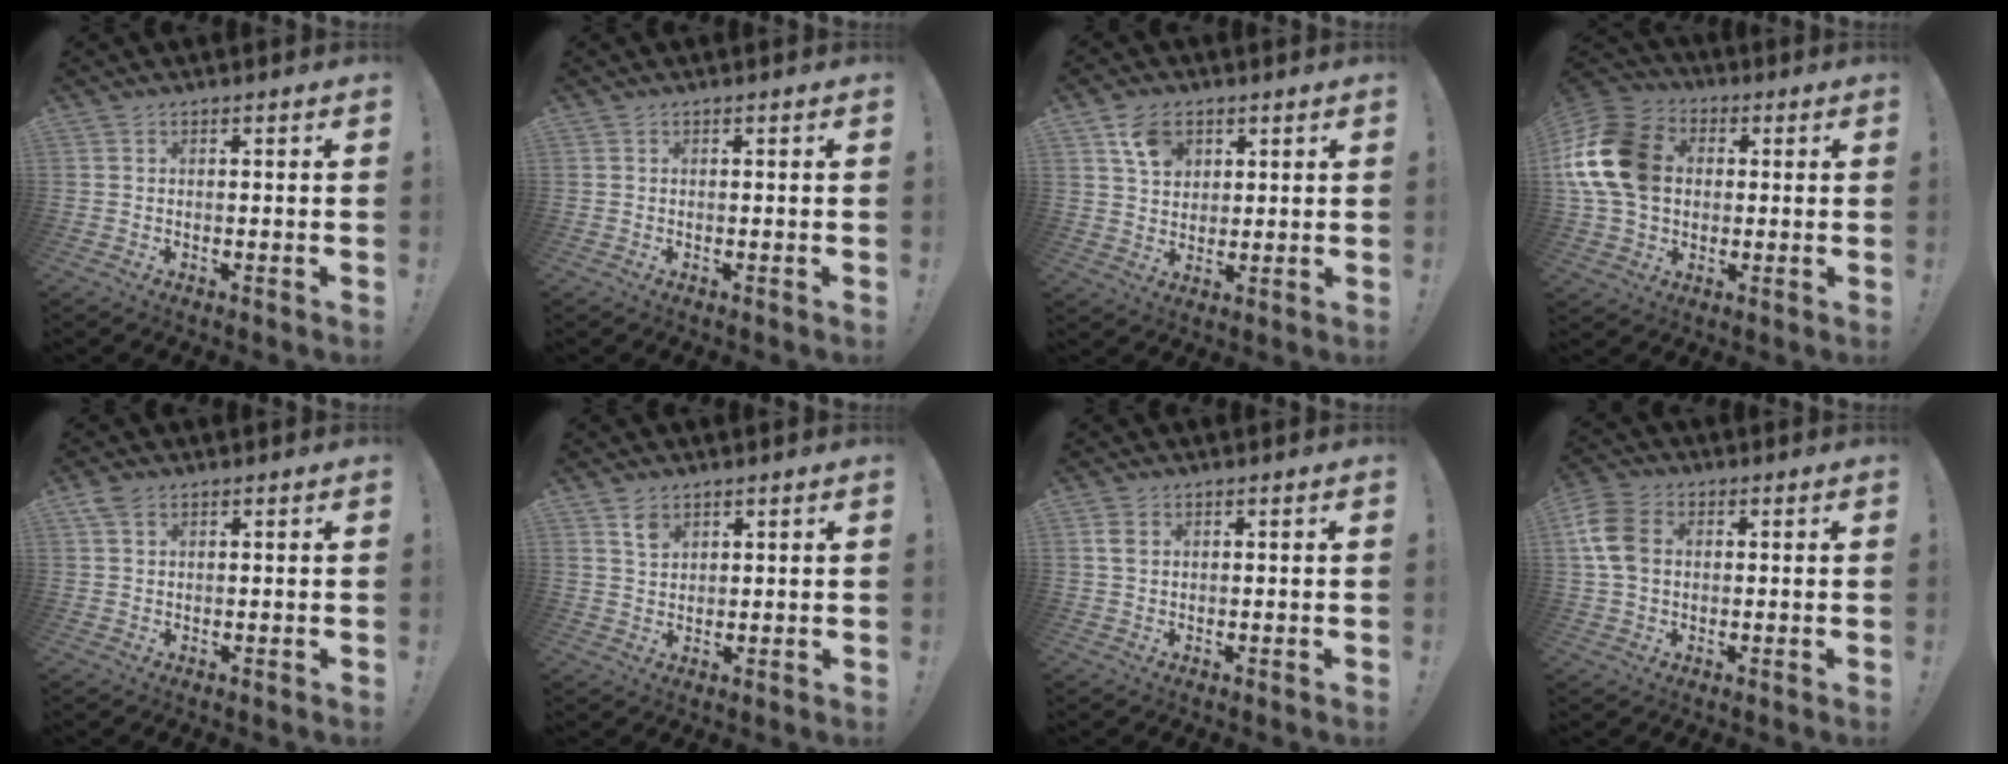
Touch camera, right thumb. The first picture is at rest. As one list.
[{"total": 0.0}, {"total": 8.0, "force": [4.1, 5.9, 3.5], "torque": [-0.053, -0.010, 0.078]}, {"total": 19.1, "force": [2.5, 14.6, 12.2], "torque": [-0.228, 0.012, 0.053]}, {"total": 3.3, "force": [1.7, 2.0, 2.0], "torque": [-0.031, -0.001, 0.033]}, {"total": 4.4, "force": [2.9, 2.9, 1.6], "torque": [-0.024, -0.015, 0.053]}, {"total": 2.5, "force": [0.9, 1.7, 1.5], "torque": [-0.026, 0.003, 0.016]}, {"total": 10.7, "force": [1.5, 7.9, 7.1], "torque": [-0.142, 0.008, 0.034]}]